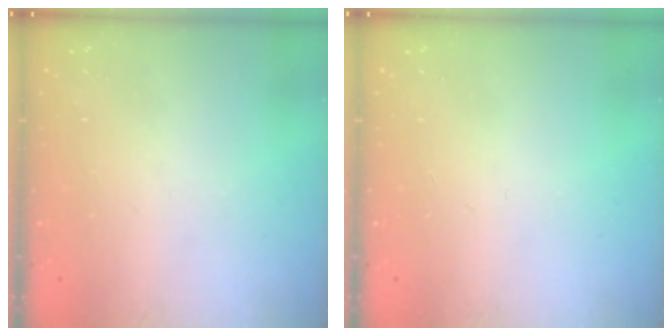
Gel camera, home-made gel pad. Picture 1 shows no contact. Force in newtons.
{"total": 0.0}